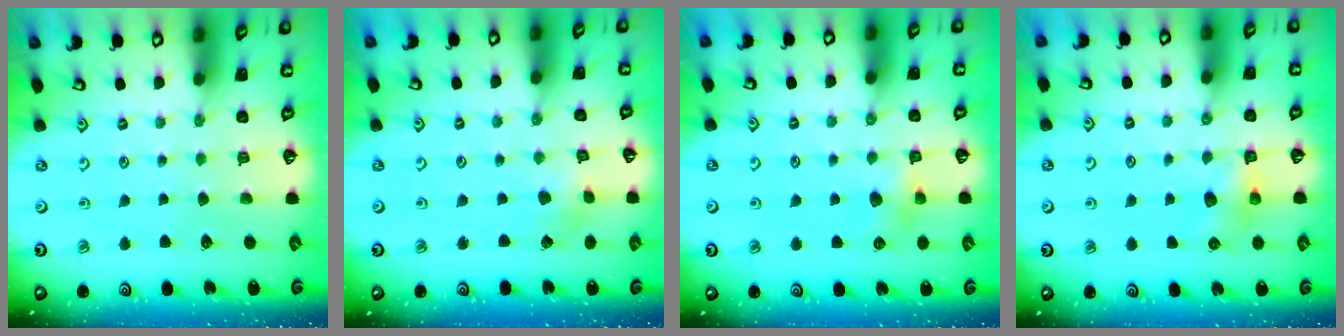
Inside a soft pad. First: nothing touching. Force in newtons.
{"total": 2.0, "press": 2.0, "slide": 0.2}
{"total": 4.7, "press": 4.7, "slide": 0.7}
{"total": 5.3, "press": 5.3, "slide": 0.4}